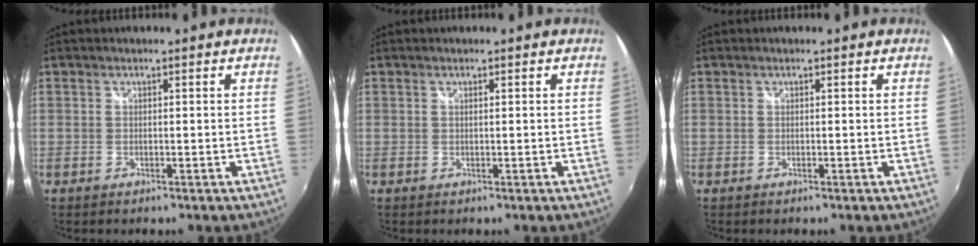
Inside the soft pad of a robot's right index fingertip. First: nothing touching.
{"total": 0.0}
{"total": 0.0}